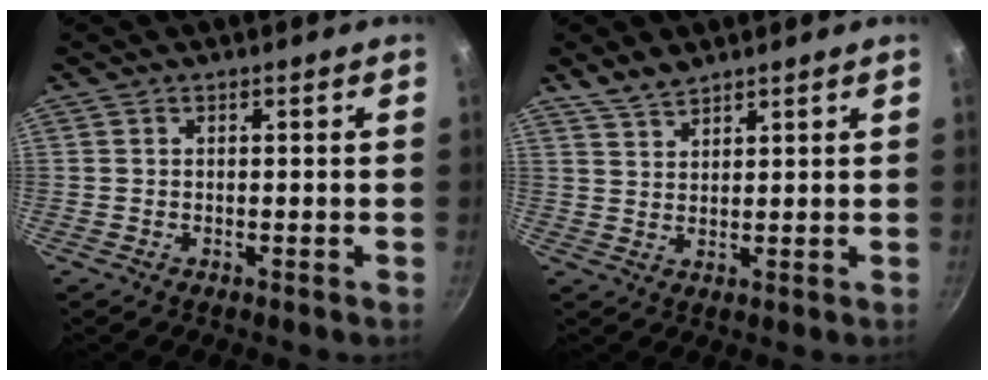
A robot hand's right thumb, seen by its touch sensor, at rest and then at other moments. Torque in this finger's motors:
{"motor_torque": [-0.94, 1.55, -0.66, 0.85, 0.00]}